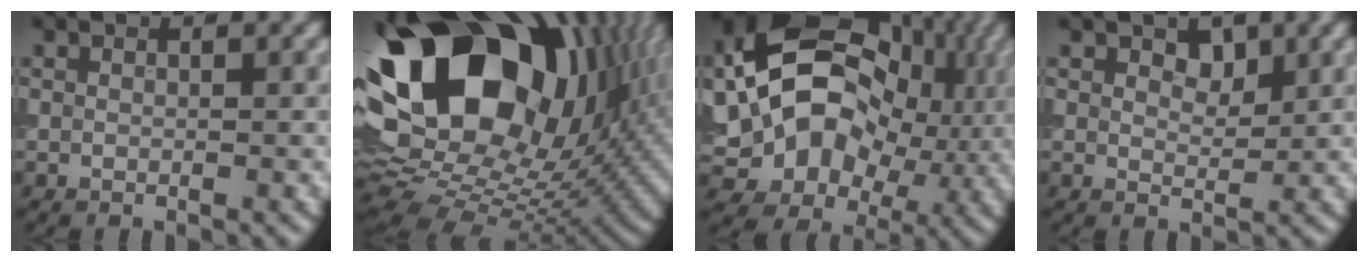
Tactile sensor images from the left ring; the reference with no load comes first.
{"total": 21.5, "force": [7.0, 13.9, 14.8], "torque": [-0.266, 0.022, 0.119]}
{"total": 18.7, "force": [2.5, 14.1, 12.0], "torque": [-0.206, 0.017, 0.044]}
{"total": 1.5, "force": [1.0, 0.8, 0.7], "torque": [-0.010, -0.002, 0.014]}